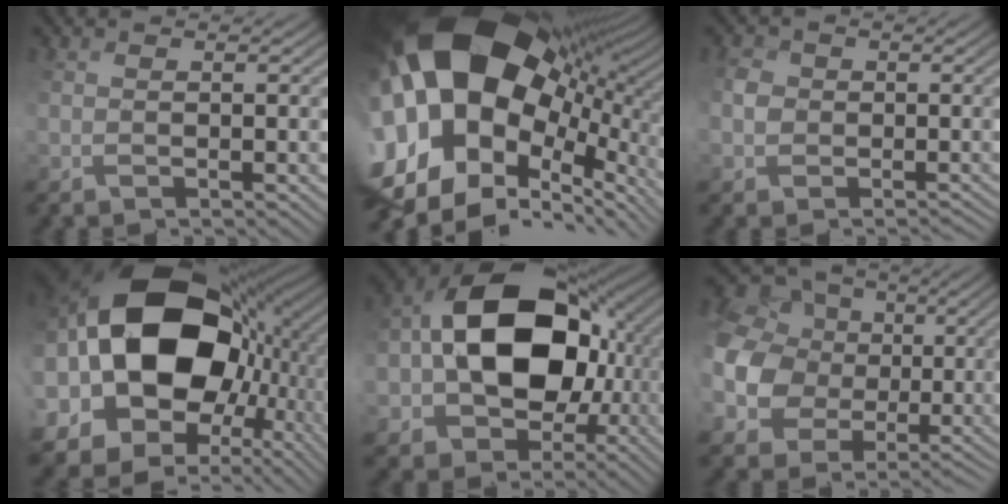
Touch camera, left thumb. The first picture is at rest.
{"total": 21.3, "force": [5.0, 14.6, 14.8], "torque": [-0.332, -0.019, 0.127]}
{"total": 3.8, "force": [-1.4, 3.5, 0.7], "torque": [-0.015, 0.004, -0.027]}
{"total": 23.0, "force": [4.0, 16.1, 15.9], "torque": [-0.343, 0.006, 0.081]}
{"total": 16.7, "force": [0.8, 12.2, 11.4], "torque": [-0.199, 0.012, 0.012]}
{"total": 13.7, "force": [0.4, 12.7, 5.0], "torque": [-0.200, -0.001, -0.006]}